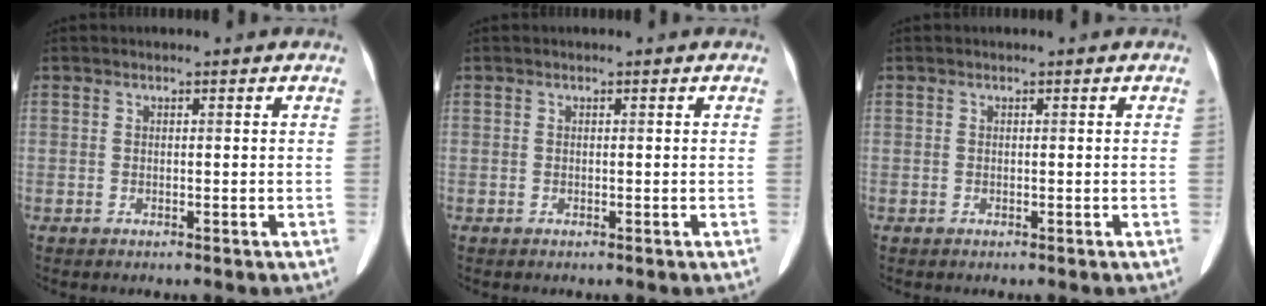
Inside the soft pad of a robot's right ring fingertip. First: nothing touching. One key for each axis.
{"total": 0.0}
{"total": 0.0}